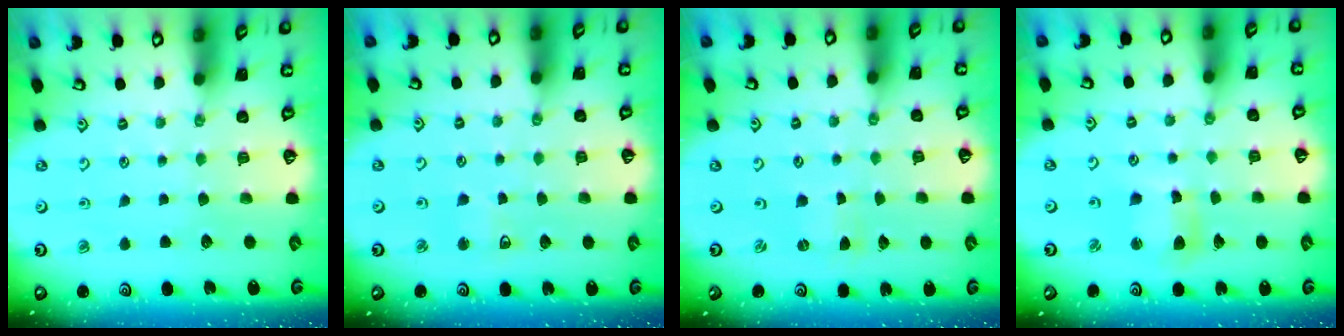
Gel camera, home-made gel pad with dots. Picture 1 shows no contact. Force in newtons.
{"total": 3.3, "press": 3.3, "slide": 0.6}
{"total": 0.0}
{"total": 7.1, "press": 7.0, "slide": 0.9}